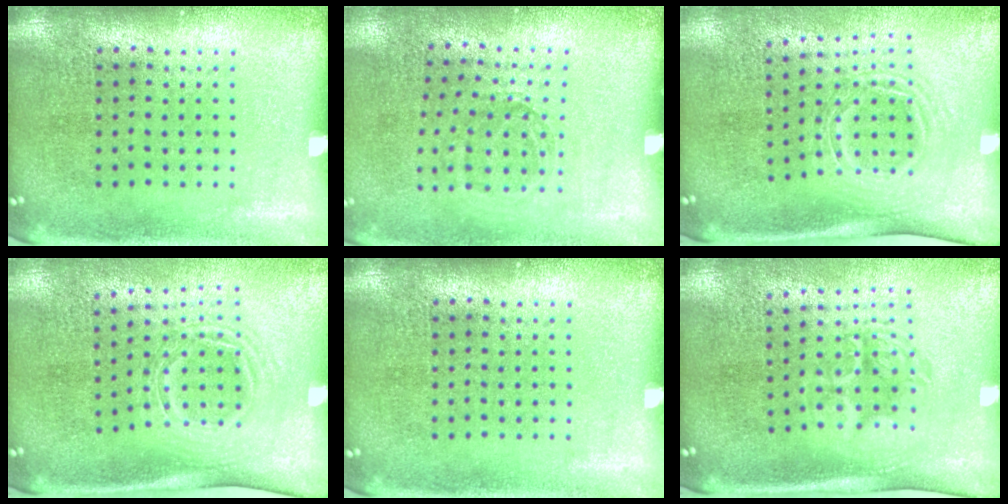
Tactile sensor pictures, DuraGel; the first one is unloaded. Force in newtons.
{"total": 1.1, "press": 0.9, "slide": 0.6}
{"total": 1.7, "press": 1.2, "slide": 1.2}
{"total": 1.7, "press": 1.2, "slide": 1.2}
{"total": 0.0}
{"total": 1.7, "press": 1.3, "slide": 1.1}